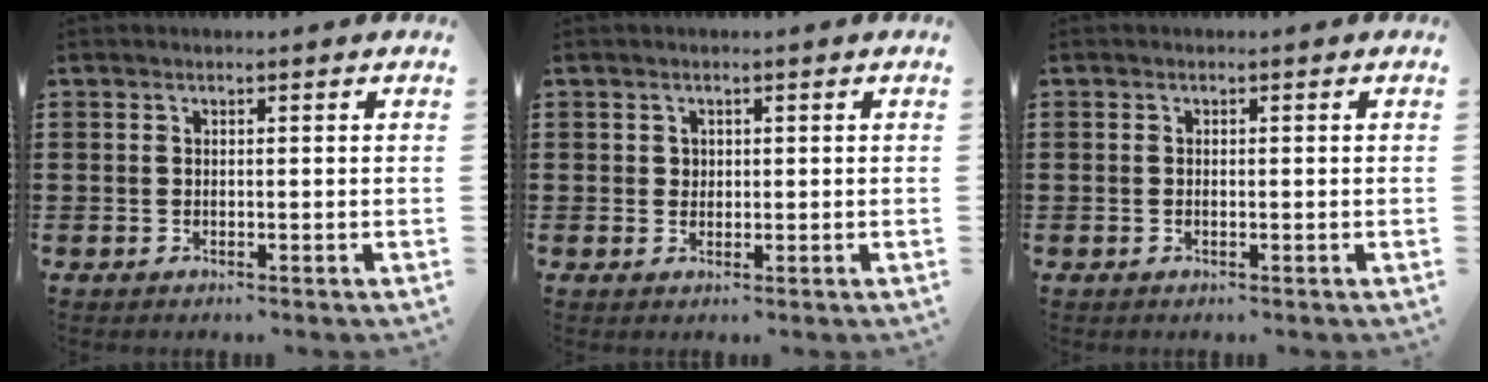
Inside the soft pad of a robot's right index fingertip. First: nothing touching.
{"total": 1.1, "force": [0.4, 1.0, 0.1], "torque": [-0.005, 0.004, 0.009]}
{"total": 0.0}